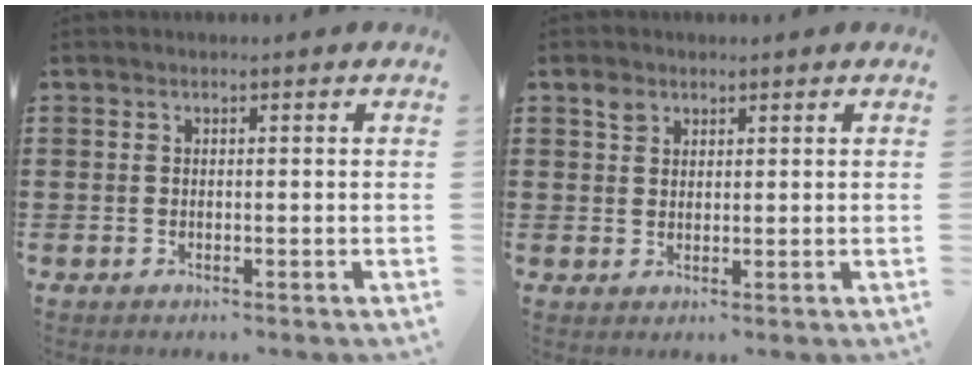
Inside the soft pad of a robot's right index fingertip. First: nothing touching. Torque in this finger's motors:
{"motor_torque": [0.01, -0.01, 0.00, 0.03]}